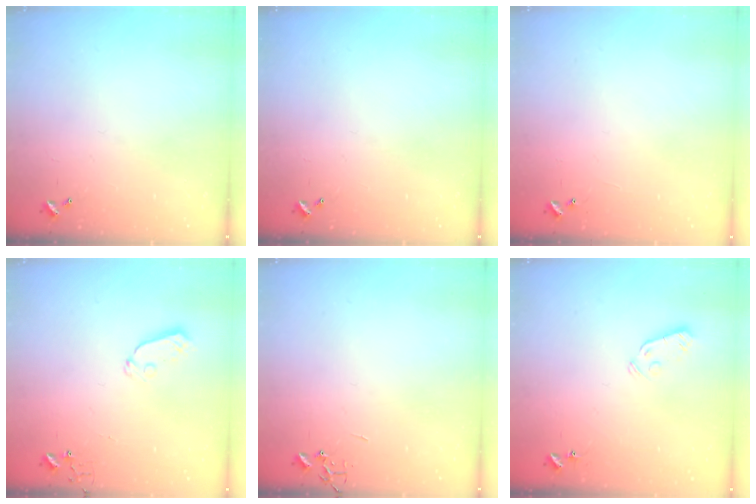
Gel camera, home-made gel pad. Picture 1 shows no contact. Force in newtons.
{"total": 0.0}
{"total": 3.7, "press": 3.7, "slide": 0.4}
{"total": 4.6, "press": 4.6, "slide": 0.3}
{"total": 0.0}
{"total": 3.8, "press": 3.7, "slide": 0.8}